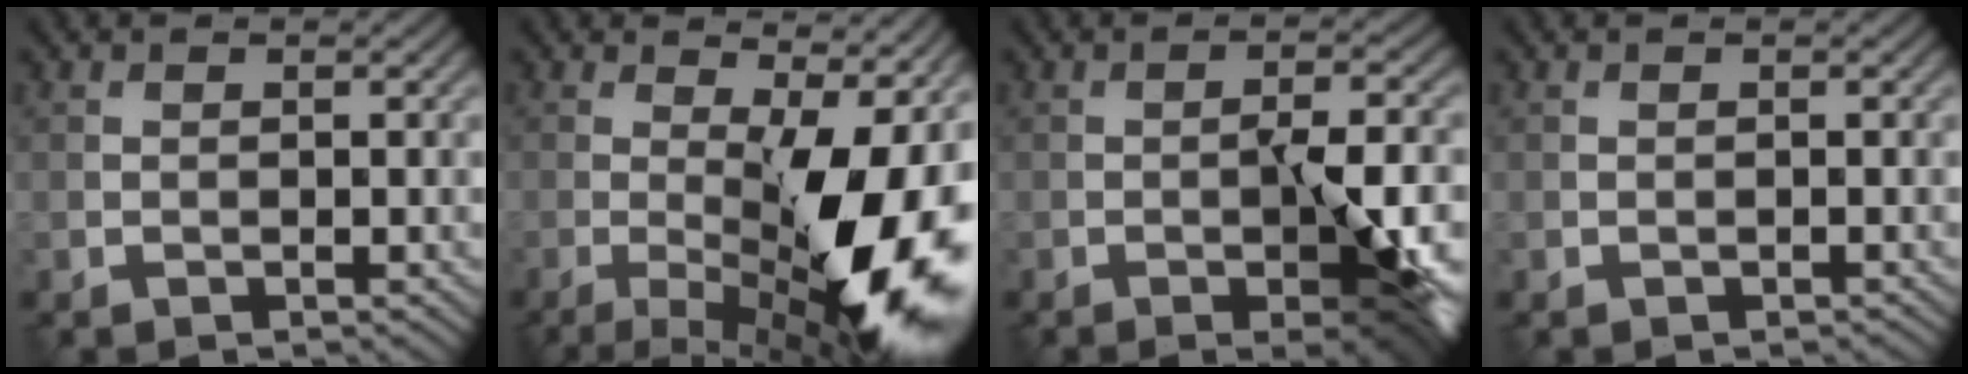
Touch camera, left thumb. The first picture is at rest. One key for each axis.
{"total": 16.5, "fx": -2.0, "fy": 5.2, "fz": 15.5, "tx": -0.197, "ty": 0.004, "tz": -0.025}
{"total": 8.7, "fx": -2.4, "fy": 2.5, "fz": 7.9, "tx": -0.122, "ty": -0.006, "tz": -0.033}
{"total": 0.0}